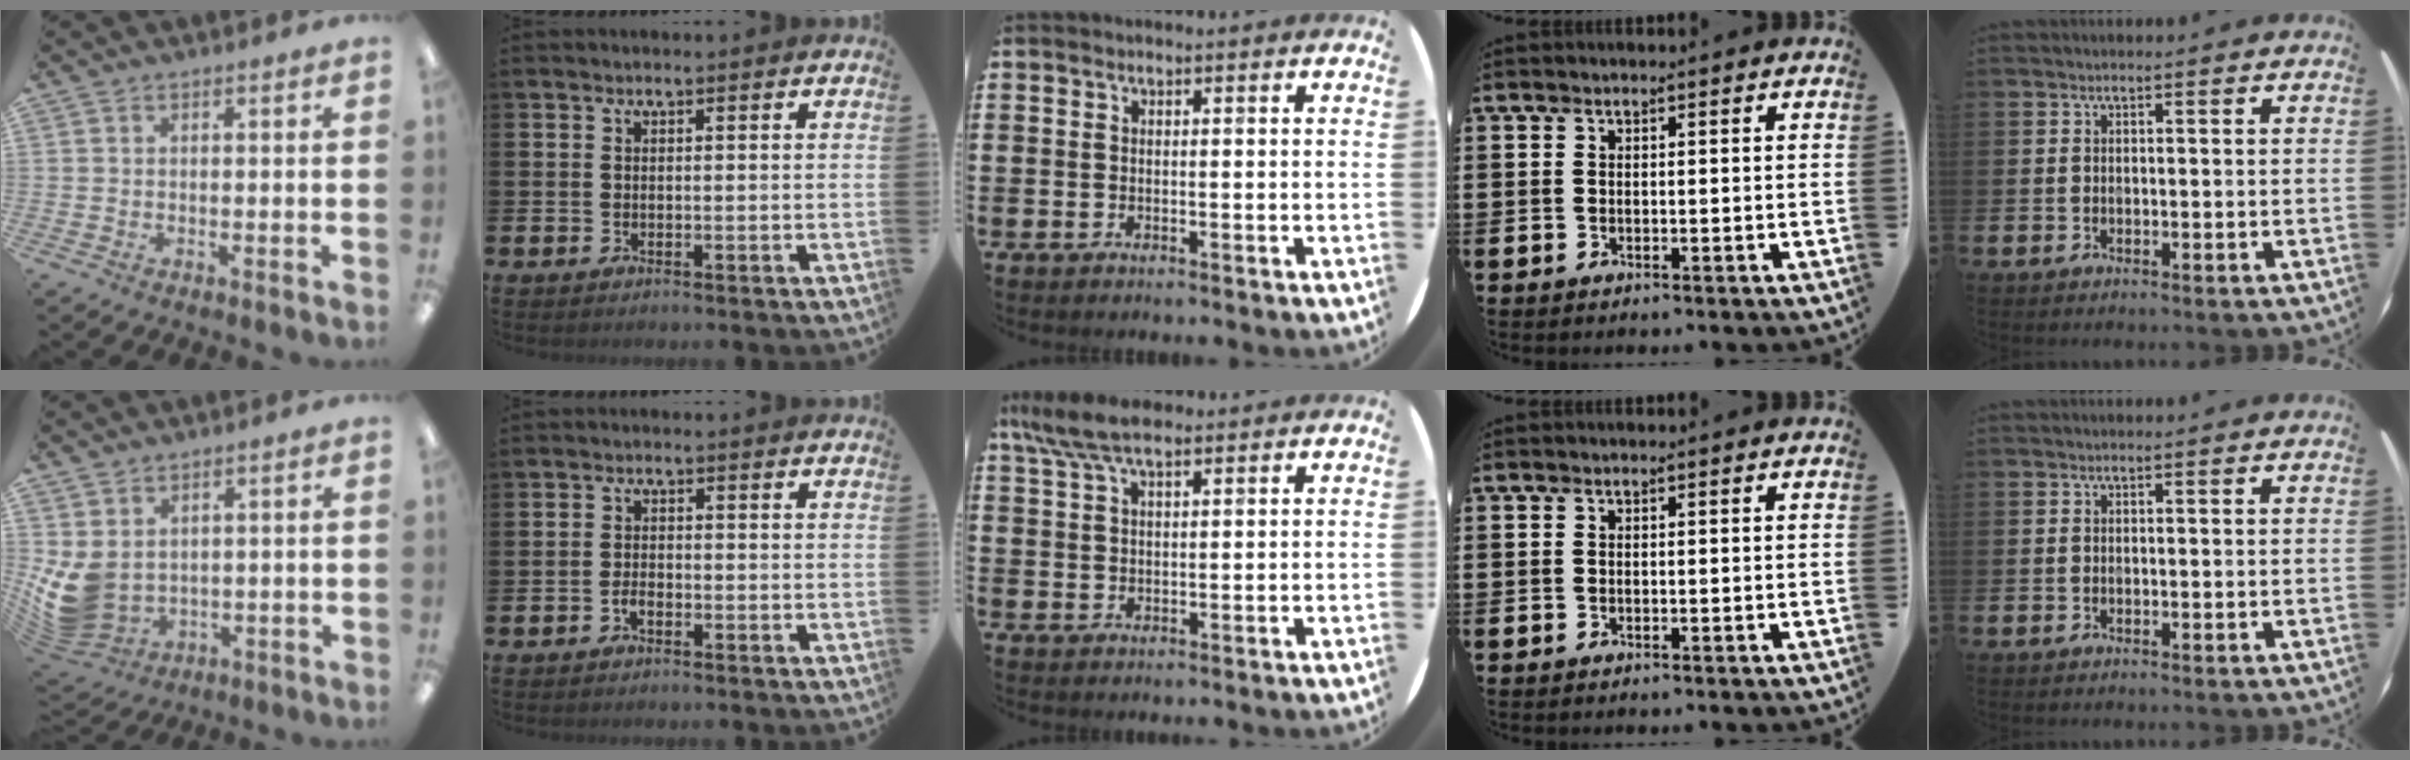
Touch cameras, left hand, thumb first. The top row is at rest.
{"thumb": {"total": 8.2, "force": [1.5, 6.4, 4.8], "torque": [-0.130, -0.018, 0.033]}, "index": {"total": 1.4, "force": [-0.8, 0.7, 0.9], "torque": [-0.024, 0.003, -0.015]}, "middle": {"total": 6.3, "force": [4.8, 2.0, 3.6], "torque": [-0.082, -0.002, 0.088]}}